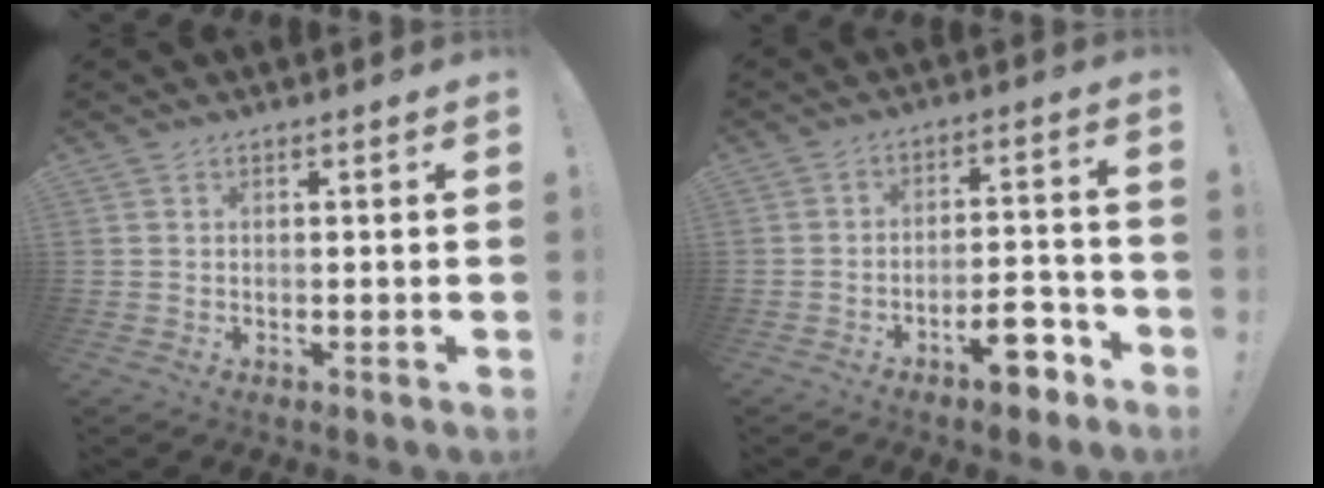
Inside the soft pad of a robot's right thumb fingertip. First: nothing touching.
{"total": 9.8, "force": [-6.4, 3.9, 6.2], "torque": [-0.071, 0.053, -0.107]}